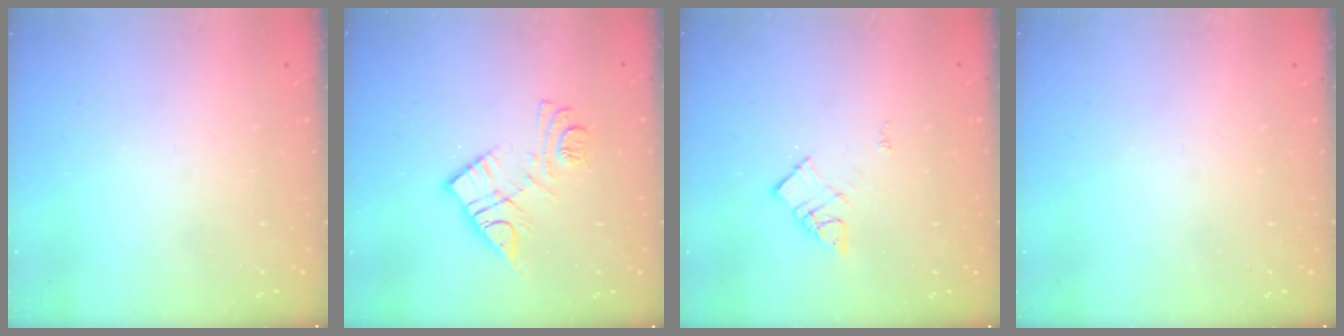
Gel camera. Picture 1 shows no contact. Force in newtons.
{"total": 11.7, "press": 11.7, "slide": 0.9}
{"total": 6.9, "press": 6.9, "slide": 0.3}
{"total": 0.0}